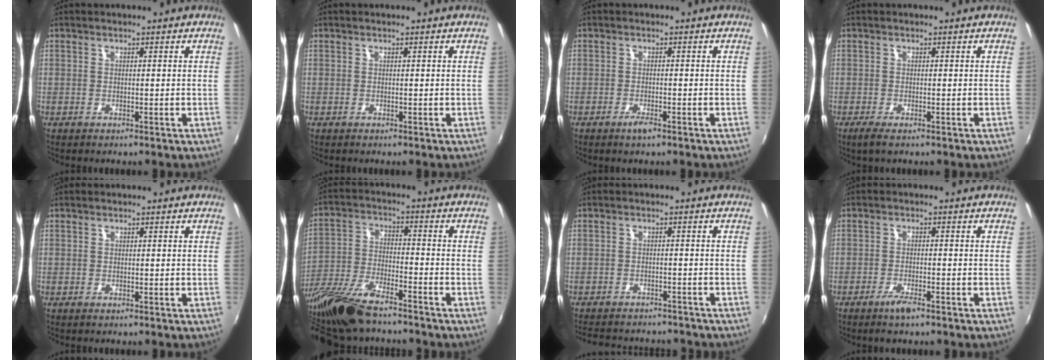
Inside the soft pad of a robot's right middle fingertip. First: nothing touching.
{"total": 0.0}
{"total": 1.9, "force": [-1.3, 0.4, 1.3], "torque": [-0.031, -0.004, -0.028]}
{"total": 1.8, "force": [-1.1, 0.1, 1.5], "torque": [-0.031, -0.007, -0.019]}
{"total": 0.0}
{"total": 17.3, "force": [-13.8, 4.2, 9.5], "torque": [-0.208, -0.042, -0.256]}
{"total": 11.7, "force": [-10.3, 3.6, 4.3], "torque": [-0.097, -0.011, -0.142]}
{"total": 3.2, "force": [-2.3, 0.5, 2.1], "torque": [-0.052, -0.005, -0.047]}